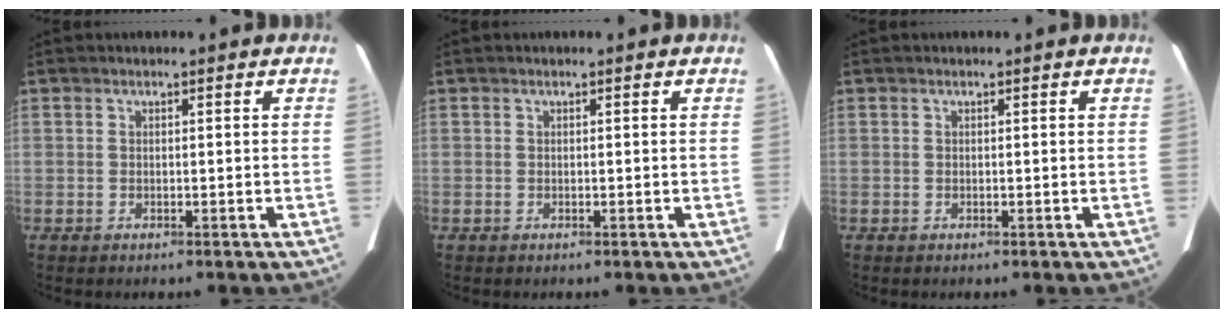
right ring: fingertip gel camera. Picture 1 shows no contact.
{"total": 0.0}
{"total": 0.0}